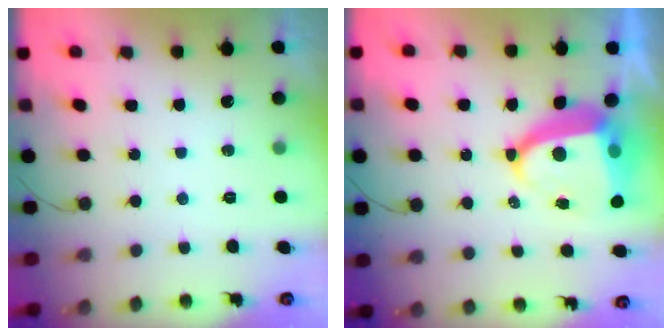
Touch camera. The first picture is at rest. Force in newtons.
{"total": 10.7, "press": 10.7, "slide": 1.2}